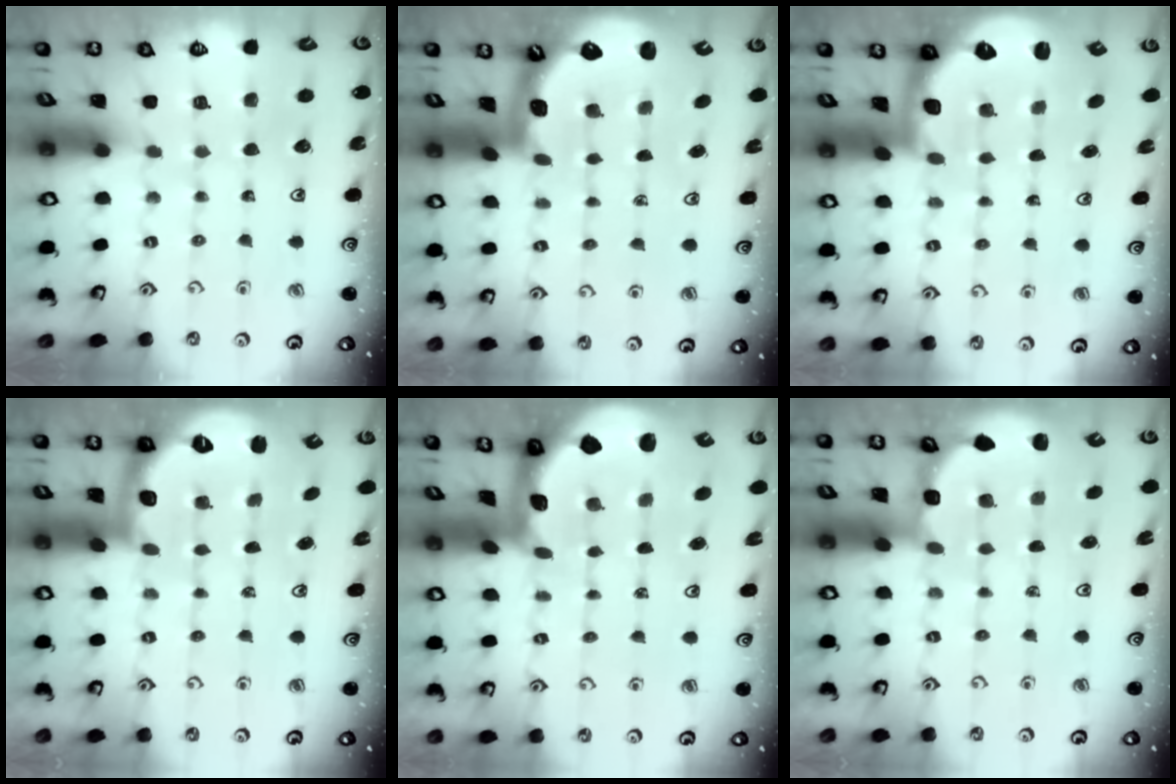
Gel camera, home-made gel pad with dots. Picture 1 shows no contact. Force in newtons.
{"total": 1.5, "press": 1.3, "slide": 0.6}
{"total": 2.1, "press": 2.0, "slide": 0.8}
{"total": 2.8, "press": 1.9, "slide": 2.0}
{"total": 1.7, "press": 1.7, "slide": 0.4}
{"total": 3.1, "press": 2.5, "slide": 1.9}